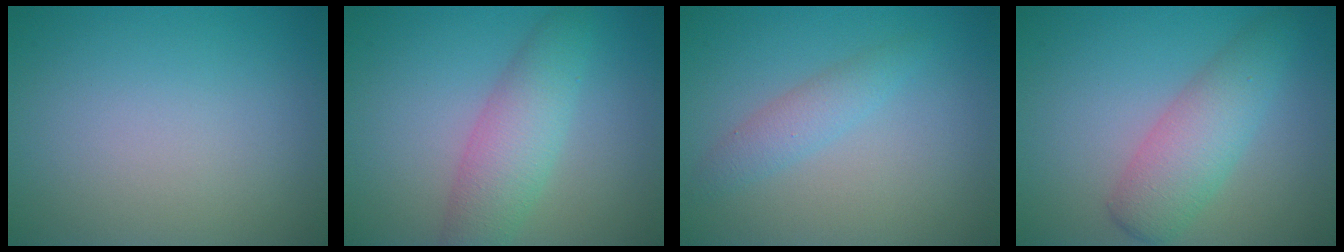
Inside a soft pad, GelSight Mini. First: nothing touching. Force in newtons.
{"total": 4.5, "press": 4.5, "slide": 0.0}
{"total": 2.0, "press": 2.0, "slide": 0.0}
{"total": 4.5, "press": 4.5, "slide": 0.1}